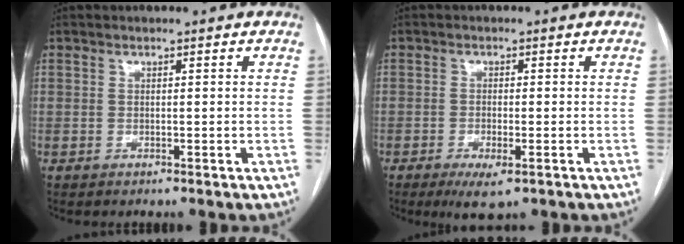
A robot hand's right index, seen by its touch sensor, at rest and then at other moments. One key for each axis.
{"total": 4.5, "fx": -2.4, "fy": 1.2, "fz": 3.6, "tx": -0.064, "ty": -0.008, "tz": -0.033}